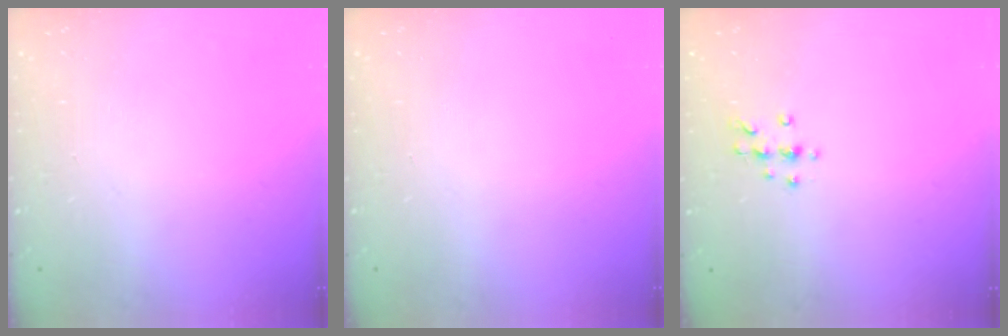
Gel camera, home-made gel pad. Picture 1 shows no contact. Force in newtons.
{"total": 0.0}
{"total": 6.3, "press": 6.2, "slide": 0.7}